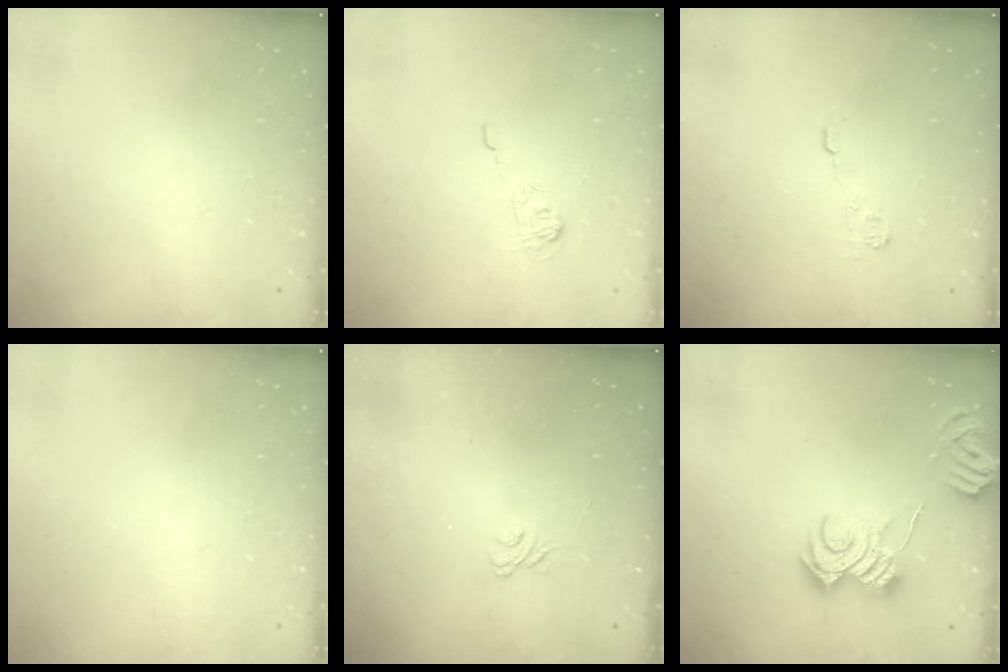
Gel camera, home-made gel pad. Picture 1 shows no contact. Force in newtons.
{"total": 3.3, "press": 2.9, "slide": 1.6}
{"total": 5.6, "press": 5.6, "slide": 0.7}
{"total": 0.0}
{"total": 1.9, "press": 1.5, "slide": 1.1}
{"total": 9.0, "press": 9.0, "slide": 1.0}